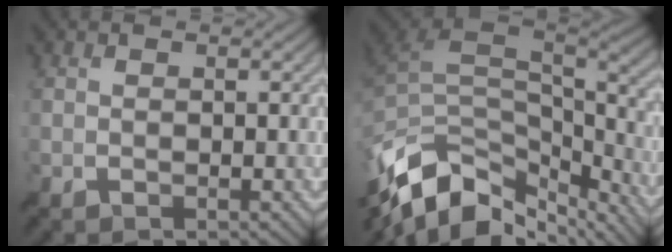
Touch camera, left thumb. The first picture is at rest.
{"total": 14.5, "force": [-7.9, 8.0, 9.1], "torque": [-0.234, -0.027, -0.126]}